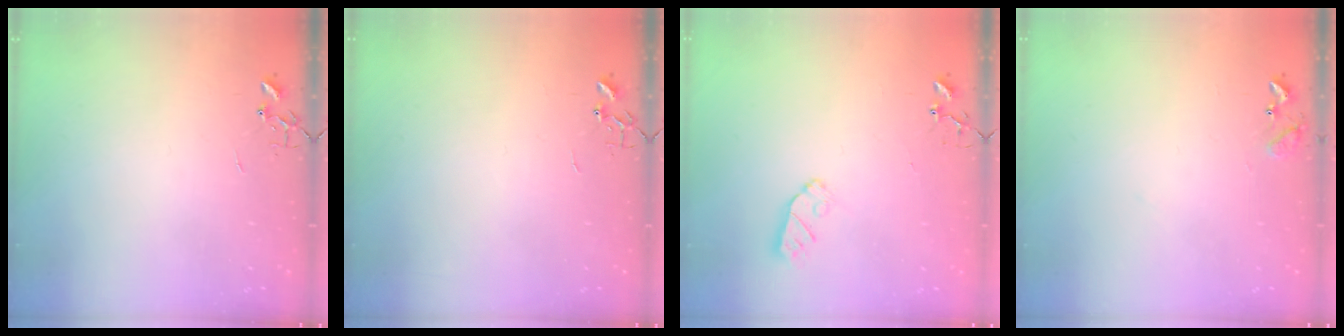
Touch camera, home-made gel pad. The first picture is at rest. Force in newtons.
{"total": 0.0}
{"total": 4.5, "press": 4.5, "slide": 0.6}
{"total": 8.4, "press": 8.4, "slide": 0.5}